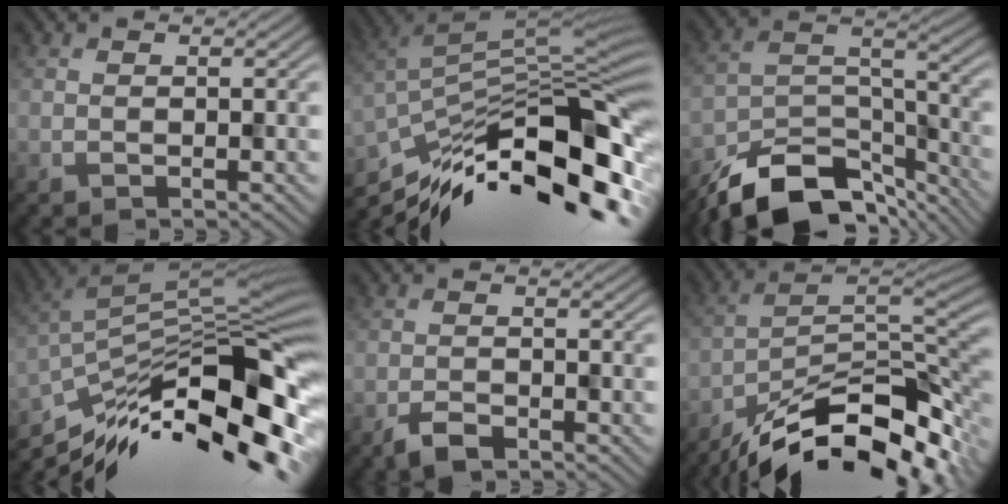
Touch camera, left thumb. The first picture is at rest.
{"total": 16.3, "force": [-8.4, 5.9, 12.7], "torque": [-0.246, -0.012, -0.143]}
{"total": 13.2, "force": [-10.5, 5.2, 6.1], "torque": [-0.121, -0.008, -0.174]}
{"total": 16.3, "force": [-8.6, 5.7, 12.7], "torque": [-0.242, -0.011, -0.145]}
{"total": 2.7, "force": [-1.9, 1.2, 1.5], "torque": [-0.030, -0.003, -0.039]}
{"total": 15.4, "force": [-10.9, 4.8, 9.8], "torque": [-0.178, -0.016, -0.171]}